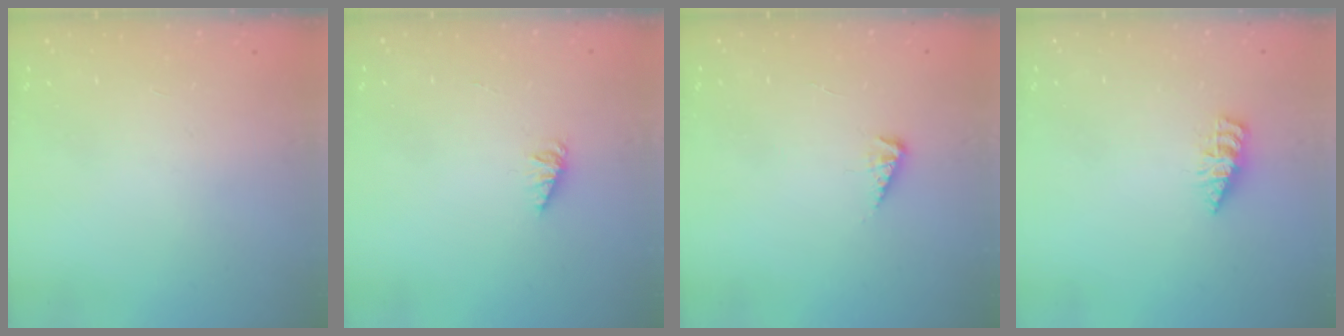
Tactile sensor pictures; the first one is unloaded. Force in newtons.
{"total": 1.4, "press": 1.4, "slide": 0.2}
{"total": 3.2, "press": 3.2, "slide": 0.3}
{"total": 2.9, "press": 2.8, "slide": 0.4}